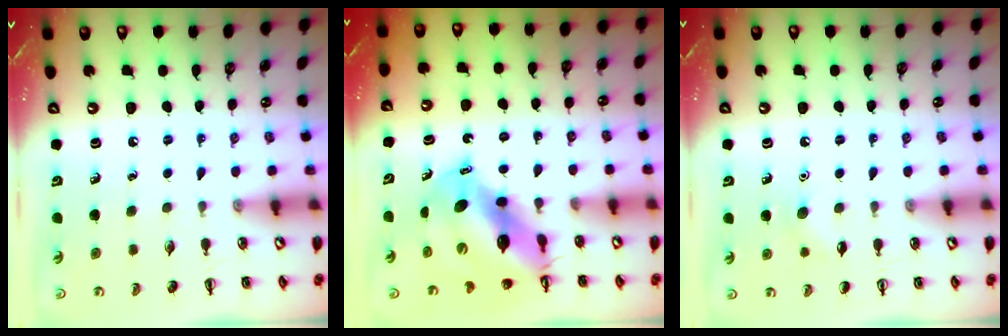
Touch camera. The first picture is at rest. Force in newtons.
{"total": 10.9, "press": 10.5, "slide": 3.1}
{"total": 5.2, "press": 5.0, "slide": 1.6}